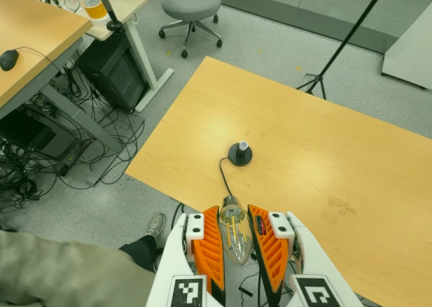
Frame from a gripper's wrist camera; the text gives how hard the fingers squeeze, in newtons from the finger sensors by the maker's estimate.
{"total": 21.0, "left": 22.6, "right": 19.3}